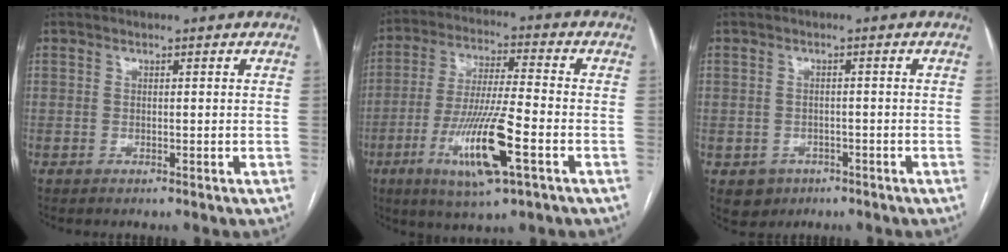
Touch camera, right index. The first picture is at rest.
{"total": 14.0, "force": [-5.3, 1.2, 12.9], "torque": [-0.252, -0.021, -0.092]}
{"total": 3.6, "force": [-1.7, 3.2, 0.5], "torque": [-0.003, 0.008, -0.018]}